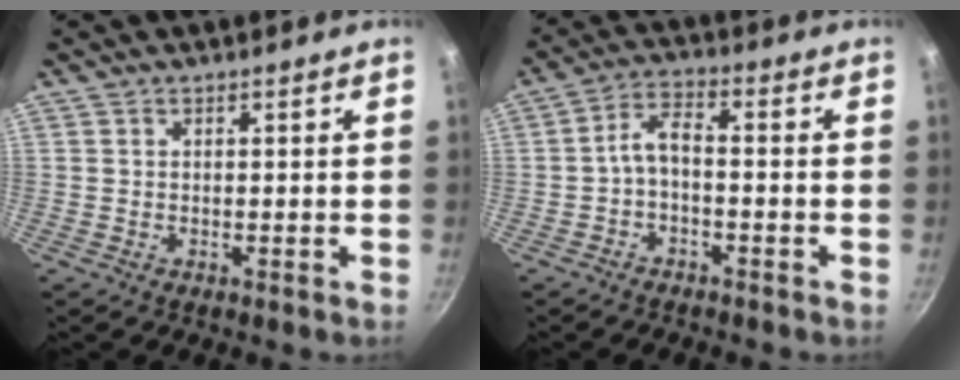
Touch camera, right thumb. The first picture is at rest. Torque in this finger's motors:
{"motor_torque": [-0.37, 0.40, 0.29, -0.17, 0.14]}